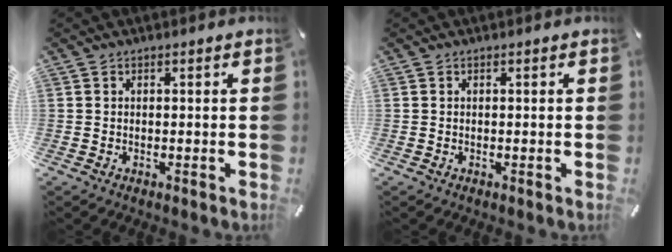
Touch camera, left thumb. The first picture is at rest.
{"total": 0.0}